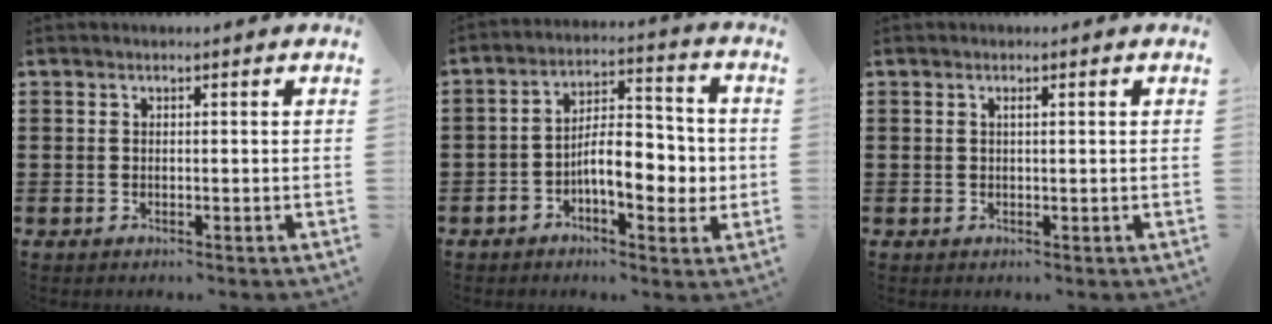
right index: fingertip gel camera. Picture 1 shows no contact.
{"total": 8.2, "force": [-1.9, 3.8, 7.1], "torque": [-0.100, 0.006, -0.039]}
{"total": 0.8, "force": [0.4, 0.0, 0.7], "torque": [-0.013, -0.001, 0.007]}